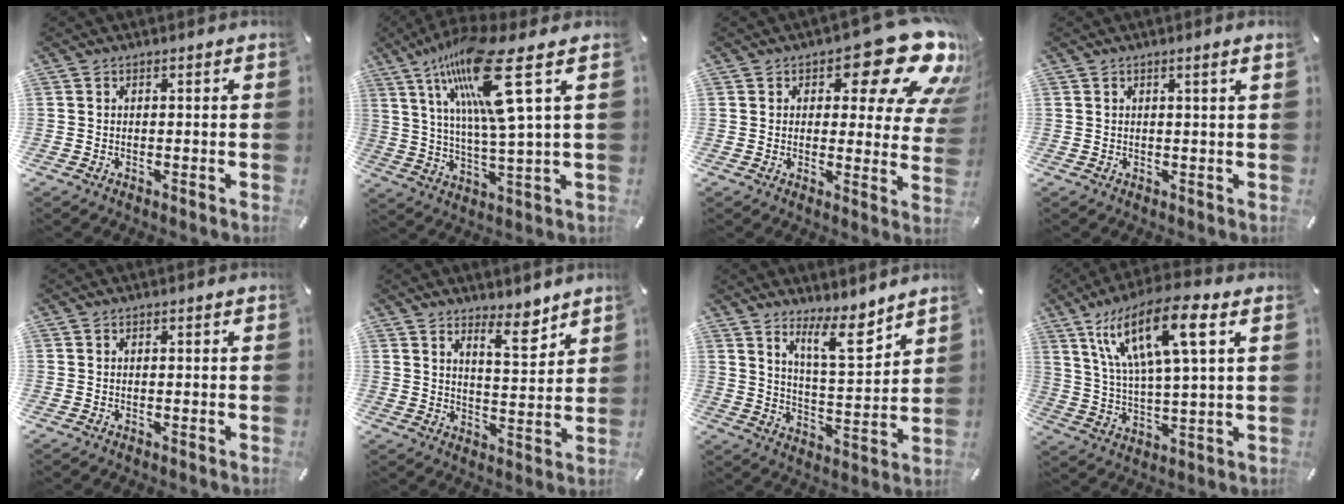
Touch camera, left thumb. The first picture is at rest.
{"total": 17.9, "force": [8.6, 2.4, 15.5], "torque": [-0.300, -0.030, 0.130]}
{"total": 18.6, "force": [10.7, 7.5, 13.2], "torque": [-0.158, -0.074, 0.174]}
{"total": 1.7, "force": [0.8, -0.2, 1.5], "torque": [-0.027, -0.004, 0.013]}
{"total": 0.0}
{"total": 7.6, "force": [6.5, 1.9, 3.5], "torque": [-0.040, -0.053, 0.109]}
{"total": 10.6, "force": [7.9, 3.0, 6.3], "torque": [-0.096, -0.056, 0.135]}
{"total": 17.1, "force": [8.4, 4.7, 14.1], "torque": [-0.285, -0.018, 0.133]}